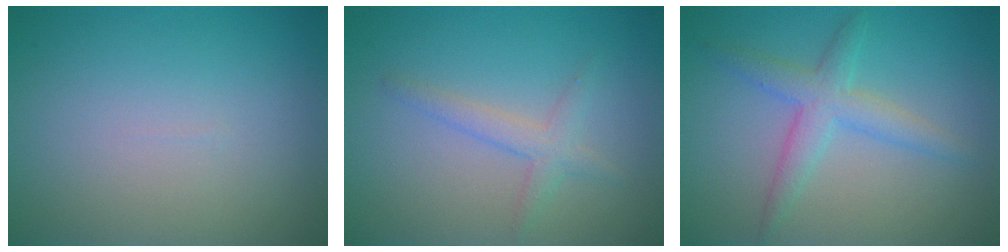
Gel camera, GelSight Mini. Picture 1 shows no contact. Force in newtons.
{"total": 2.0, "press": 2.0, "slide": 0.1}
{"total": 3.2, "press": 3.2, "slide": 0.1}